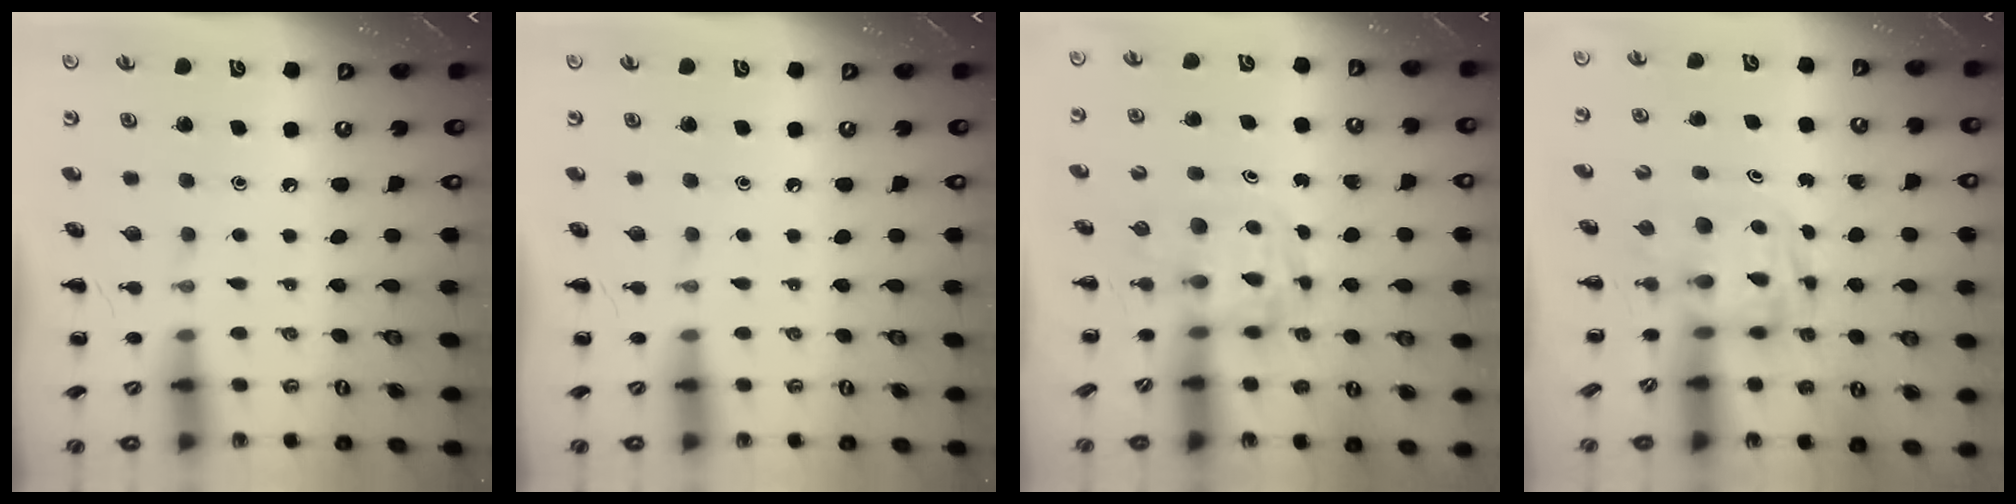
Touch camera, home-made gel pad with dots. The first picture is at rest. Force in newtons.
{"total": 0.0}
{"total": 3.6, "press": 3.5, "slide": 0.6}
{"total": 2.7, "press": 2.7, "slide": 0.5}